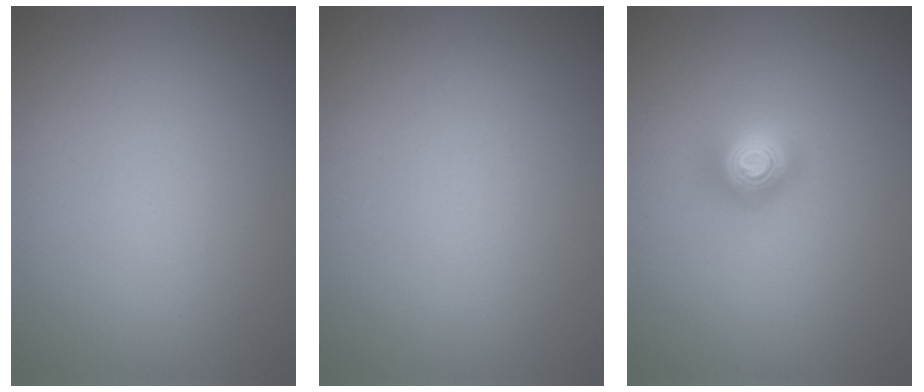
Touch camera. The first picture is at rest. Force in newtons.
{"total": 0.0}
{"total": 1.6, "press": 1.6, "slide": 0.2}